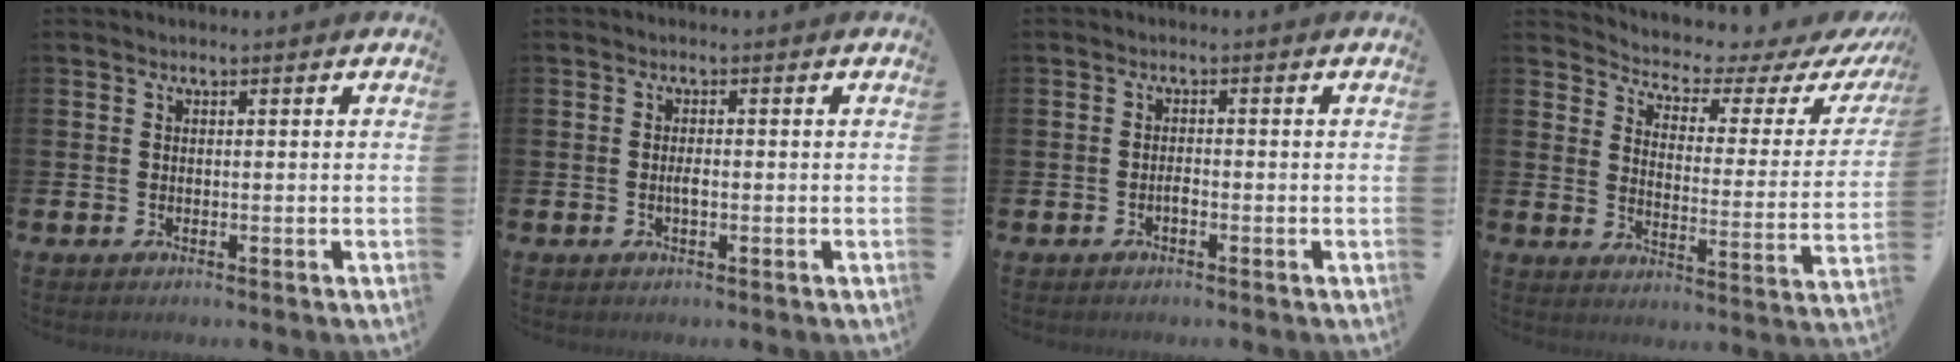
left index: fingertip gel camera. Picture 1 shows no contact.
{"total": 1.3, "force": [-0.2, 0.4, 1.2], "torque": [-0.022, 0.001, -0.005]}
{"total": 1.0, "force": [-0.6, 0.3, 0.7], "torque": [-0.016, -0.001, -0.011]}
{"total": 4.4, "force": [4.1, 1.2, 0.9], "torque": [-0.042, -0.040, 0.060]}